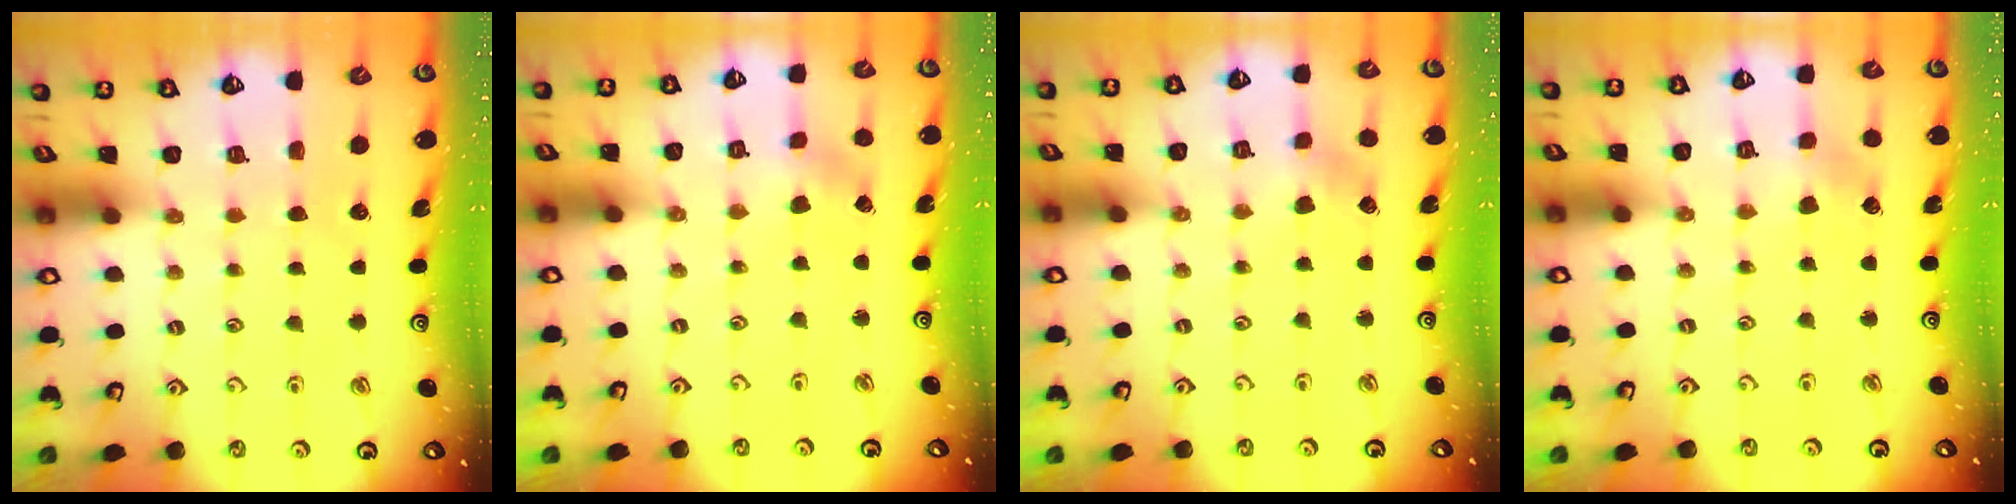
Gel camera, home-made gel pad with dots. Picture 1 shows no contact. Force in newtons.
{"total": 0.5, "press": 0.5, "slide": 0.1}
{"total": 2.3, "press": 2.3, "slide": 0.3}
{"total": 1.4, "press": 1.4, "slide": 0.2}